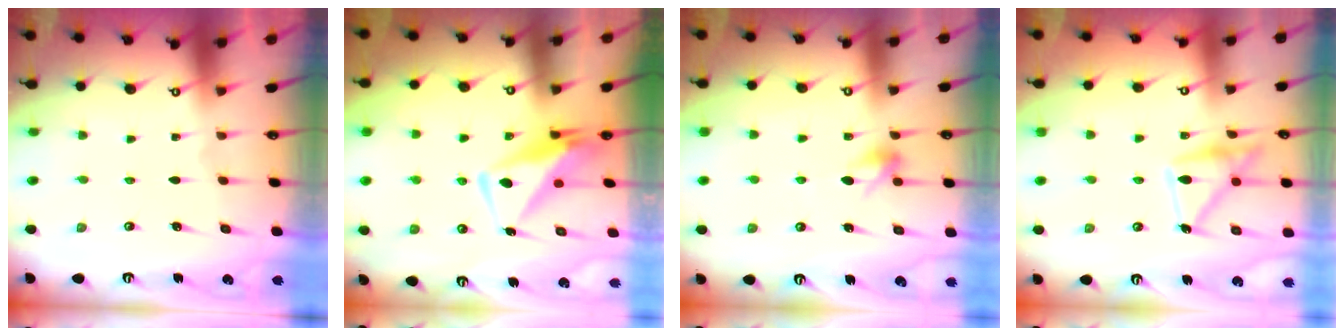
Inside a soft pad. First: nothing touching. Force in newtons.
{"total": 10.3, "press": 10.2, "slide": 1.0}
{"total": 5.5, "press": 5.4, "slide": 1.1}
{"total": 18.0, "press": 18.0, "slide": 1.1}